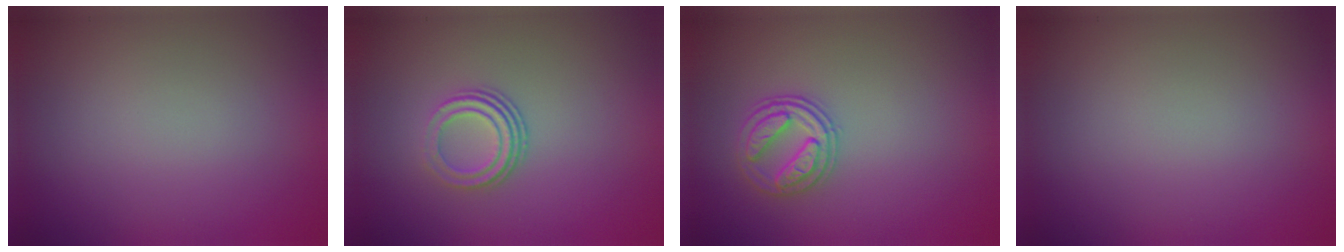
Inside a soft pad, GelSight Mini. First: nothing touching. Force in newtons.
{"total": 3.2, "press": 2.1, "slide": 2.5}
{"total": 2.7, "press": 2.6, "slide": 0.3}
{"total": 0.0}